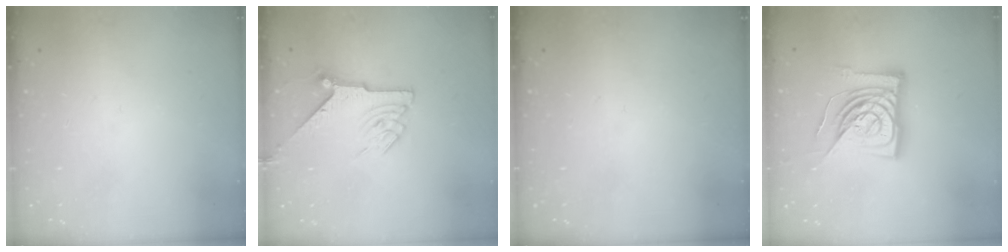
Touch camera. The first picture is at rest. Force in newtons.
{"total": 7.5, "press": 7.5, "slide": 0.3}
{"total": 0.0}
{"total": 18.6, "press": 18.5, "slide": 2.2}